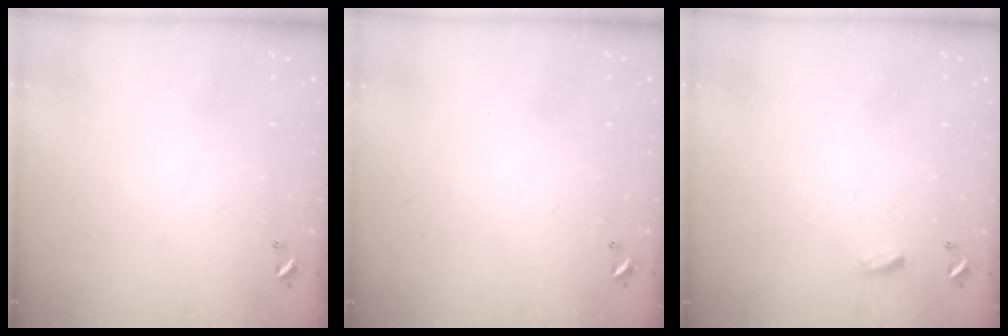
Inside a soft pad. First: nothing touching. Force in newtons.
{"total": 0.0}
{"total": 3.1, "press": 3.0, "slide": 0.4}